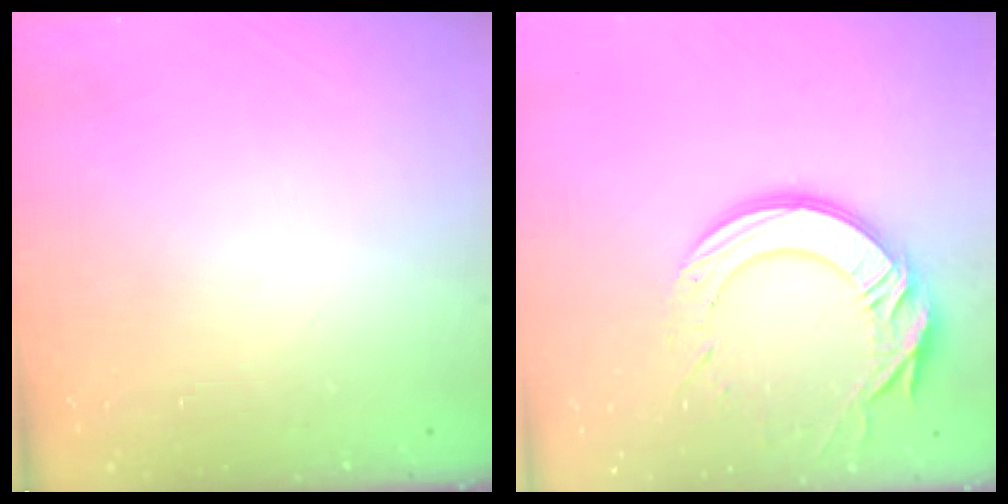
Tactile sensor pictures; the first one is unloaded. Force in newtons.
{"total": 16.4, "press": 16.4, "slide": 1.2}